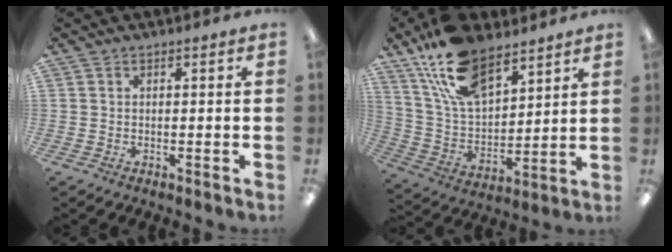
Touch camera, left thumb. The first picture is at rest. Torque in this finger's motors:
{"motor_torque": [0.55, 0.42, 1.15, -1.62, 0.15]}